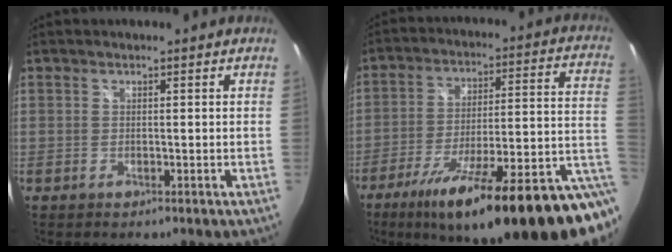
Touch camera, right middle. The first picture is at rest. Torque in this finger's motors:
{"motor_torque": [1.33, -0.81, 0.84, 0.21]}